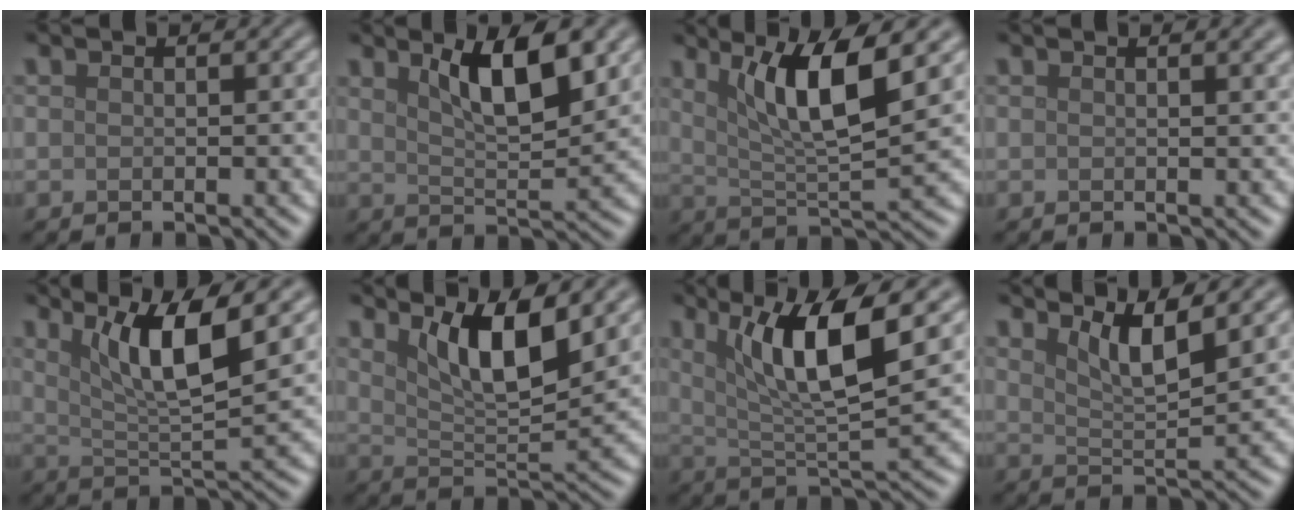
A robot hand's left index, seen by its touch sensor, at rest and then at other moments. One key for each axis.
{"total": 5.8, "fx": 2.8, "fy": 1.6, "fz": 4.8, "tx": -0.080, "ty": -0.003, "tz": 0.049}
{"total": 7.4, "fx": 3.0, "fy": 1.6, "fz": 6.6, "tx": -0.112, "ty": -0.005, "tz": 0.055}
{"total": 1.9, "fx": 1.1, "fy": 0.7, "fz": 1.5, "tx": -0.007, "ty": 0.006, "tz": 0.011}
{"total": 6.6, "fx": 2.9, "fy": 1.3, "fz": 5.8, "tx": -0.099, "ty": -0.005, "tz": 0.053}
{"total": 6.4, "fx": 3.3, "fy": 1.7, "fz": 5.2, "tx": -0.089, "ty": -0.008, "tz": 0.060}
{"total": 8.3, "fx": 3.1, "fy": 1.8, "fz": 7.4, "tx": -0.122, "ty": -0.008, "tz": 0.056}
{"total": 4.0, "fx": 2.7, "fy": 0.8, "fz": 2.9, "tx": -0.048, "ty": -0.002, "tz": 0.048}